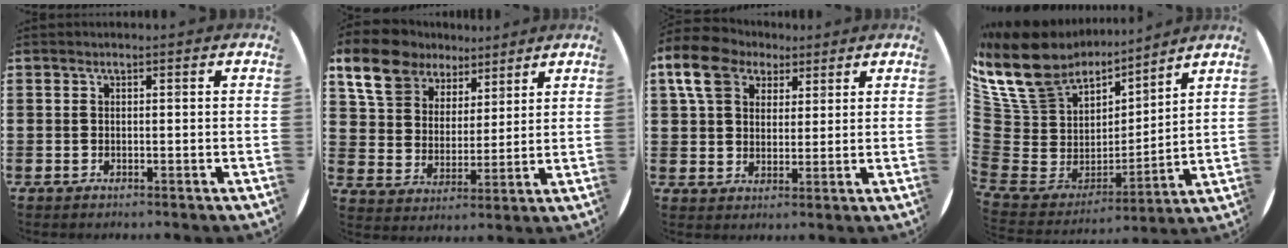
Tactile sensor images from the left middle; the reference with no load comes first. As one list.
[{"total": 10.4, "force": [7.9, 6.1, 2.9], "torque": [-0.093, -0.018, 0.150]}, {"total": 7.7, "force": [4.9, 5.3, 2.7], "torque": [-0.071, 0.010, 0.092]}, {"total": 12.1, "force": [9.1, 7.1, 3.4], "torque": [-0.134, -0.060, 0.171]}]